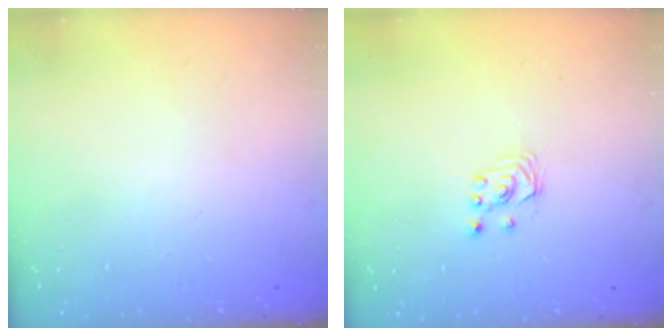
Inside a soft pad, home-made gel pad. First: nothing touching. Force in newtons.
{"total": 1.8, "press": 1.8, "slide": 0.2}